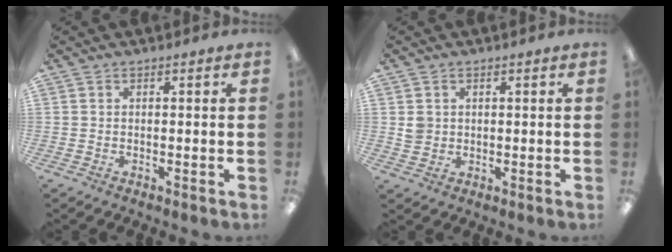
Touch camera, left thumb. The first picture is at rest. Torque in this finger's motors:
{"motor_torque": [0.25, 0.65, 0.38, -0.46, 0.00]}